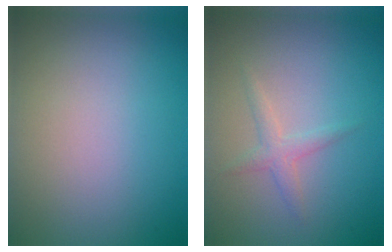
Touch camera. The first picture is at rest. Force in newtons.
{"total": 1.6, "press": 1.6, "slide": 0.0}